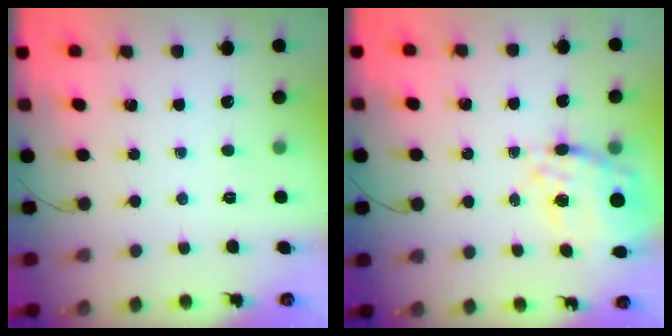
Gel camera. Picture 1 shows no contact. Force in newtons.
{"total": 11.2, "press": 10.4, "slide": 4.3}